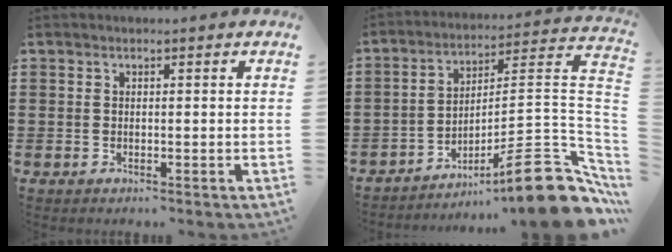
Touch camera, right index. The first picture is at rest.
{"total": 14.1, "force": [-8.8, 1.7, 10.8], "torque": [-0.139, 0.016, -0.153]}